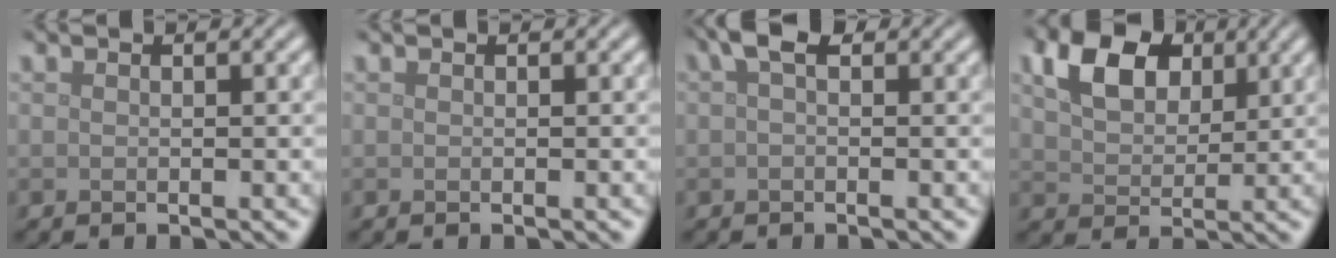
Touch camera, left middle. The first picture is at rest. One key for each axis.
{"total": 0.0}
{"total": 2.5, "fx": 0.9, "fy": 1.0, "fz": 2.1, "tx": -0.032, "ty": 0.011, "tz": 0.008}
{"total": 5.6, "fx": 2.6, "fy": 3.6, "fz": 3.4, "tx": -0.071, "ty": 0.005, "tz": 0.043}